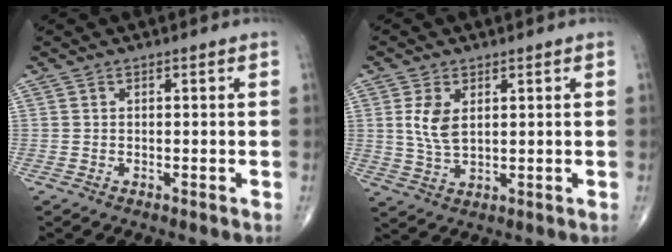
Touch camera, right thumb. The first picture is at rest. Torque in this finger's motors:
{"motor_torque": [-0.28, 0.50, 0.52, 0.16, 0.02]}